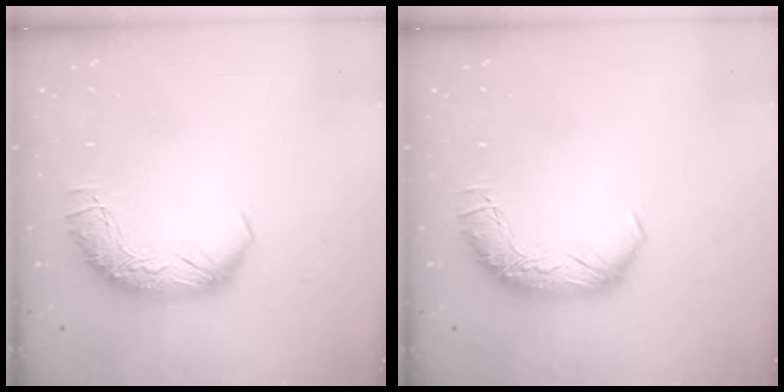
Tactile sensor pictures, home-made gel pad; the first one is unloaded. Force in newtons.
{"total": 0.0}